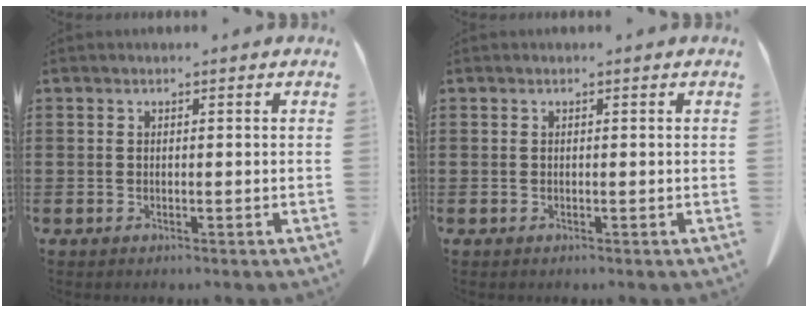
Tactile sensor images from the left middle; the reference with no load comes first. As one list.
[{"total": 0.0}]